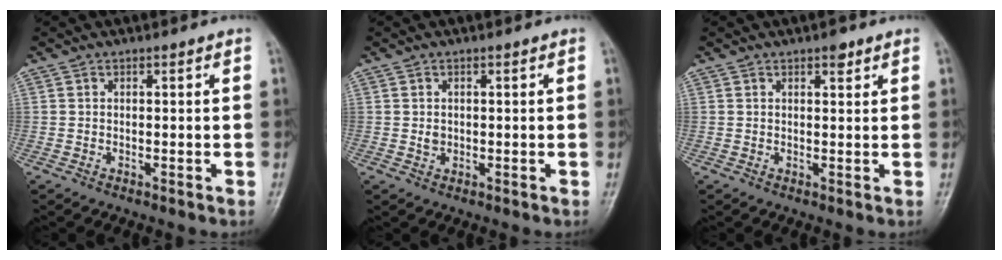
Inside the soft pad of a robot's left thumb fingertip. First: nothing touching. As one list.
[{"total": 1.2, "force": [0.2, 1.1, 0.6], "torque": [-0.007, 0.000, 0.005]}, {"total": 2.0, "force": [1.3, 0.9, 1.1], "torque": [-0.007, -0.006, 0.017]}]